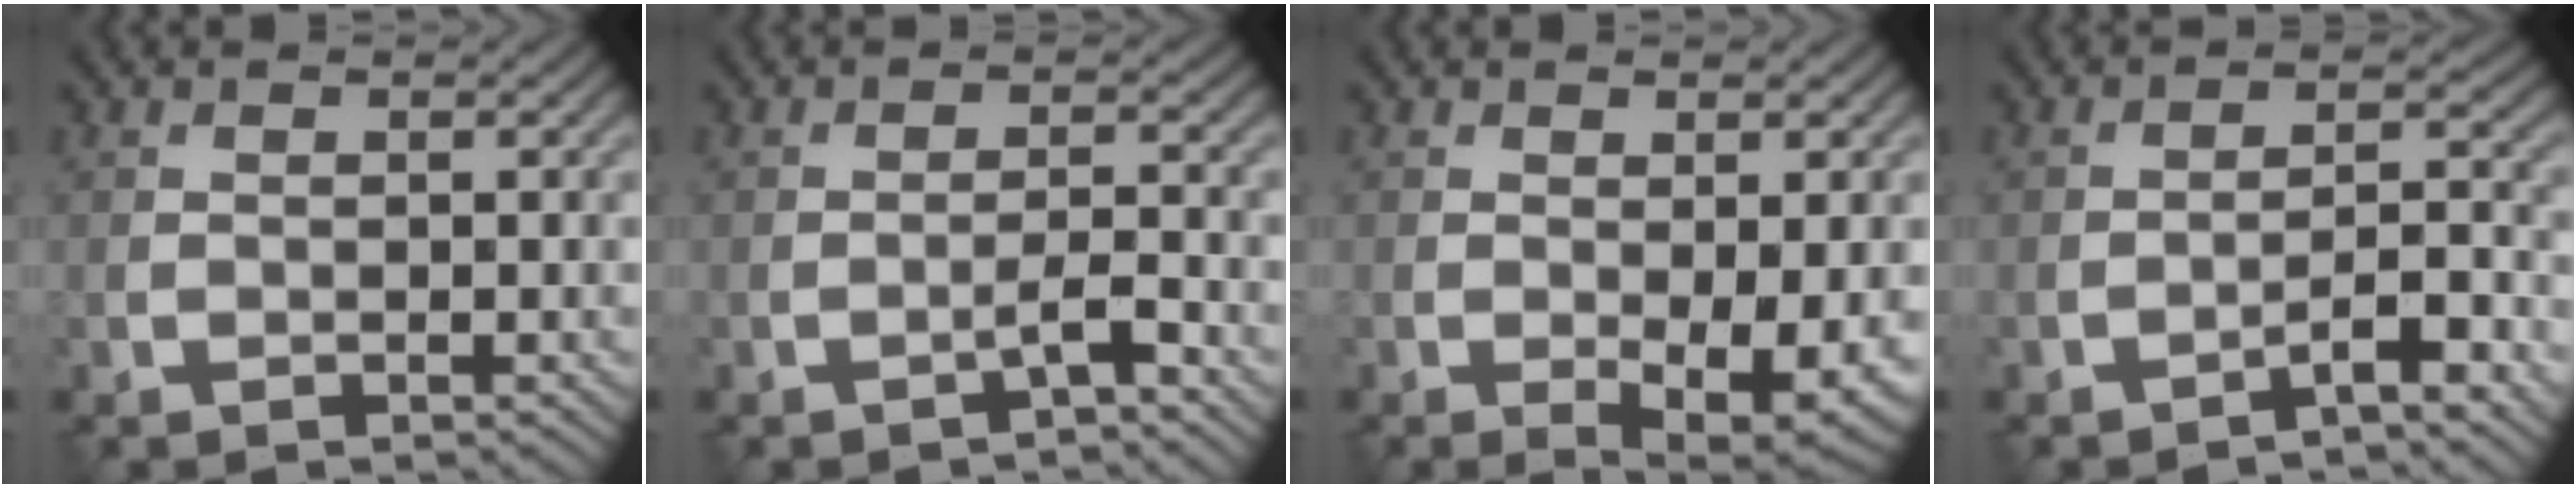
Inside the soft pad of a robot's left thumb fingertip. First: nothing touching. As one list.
[{"total": 2.3, "force": [-1.5, 0.2, 1.7], "torque": [-0.029, 0.012, -0.032]}, {"total": 5.6, "force": [-1.4, 2.1, 5.0], "torque": [-0.081, -0.018, -0.013]}, {"total": 3.9, "force": [-2.8, 0.5, 2.7], "torque": [-0.045, 0.015, -0.053]}]